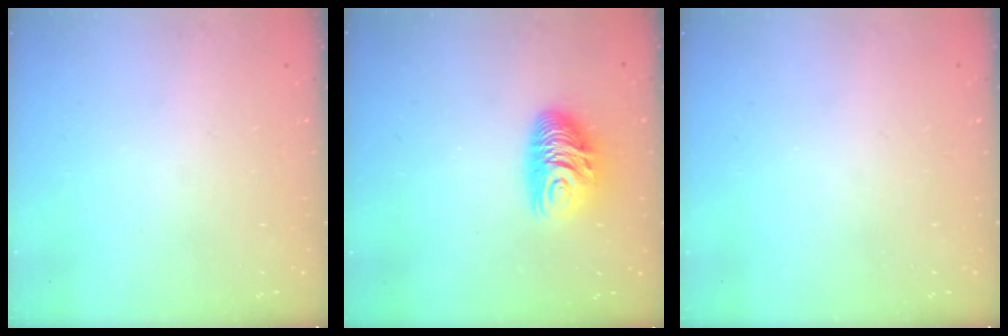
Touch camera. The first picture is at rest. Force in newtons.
{"total": 9.8, "press": 9.7, "slide": 0.7}
{"total": 0.0}